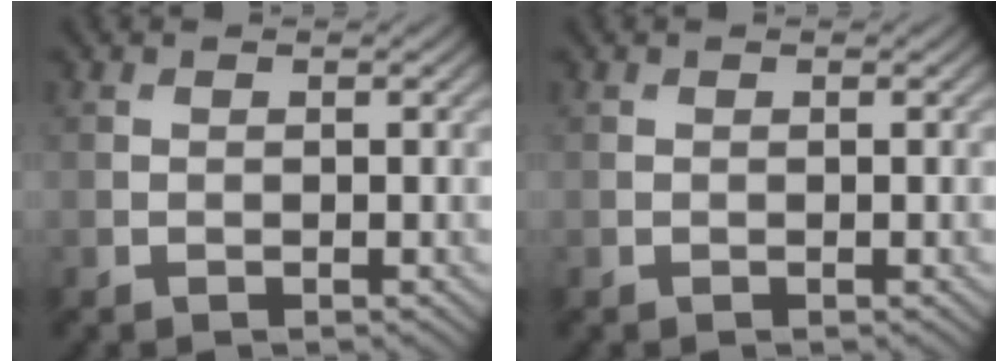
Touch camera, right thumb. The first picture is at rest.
{"total": 0.0}